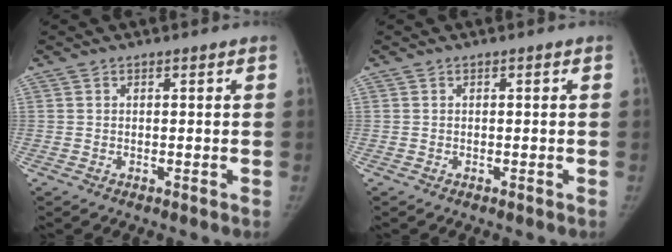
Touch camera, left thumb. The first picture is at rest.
{"total": 0.0}